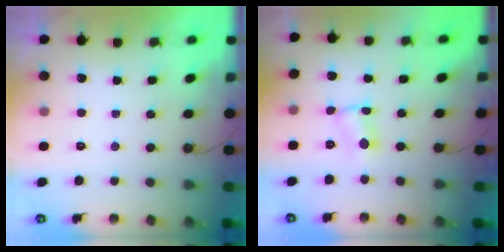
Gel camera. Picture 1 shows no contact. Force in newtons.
{"total": 3.0, "press": 3.0, "slide": 0.3}